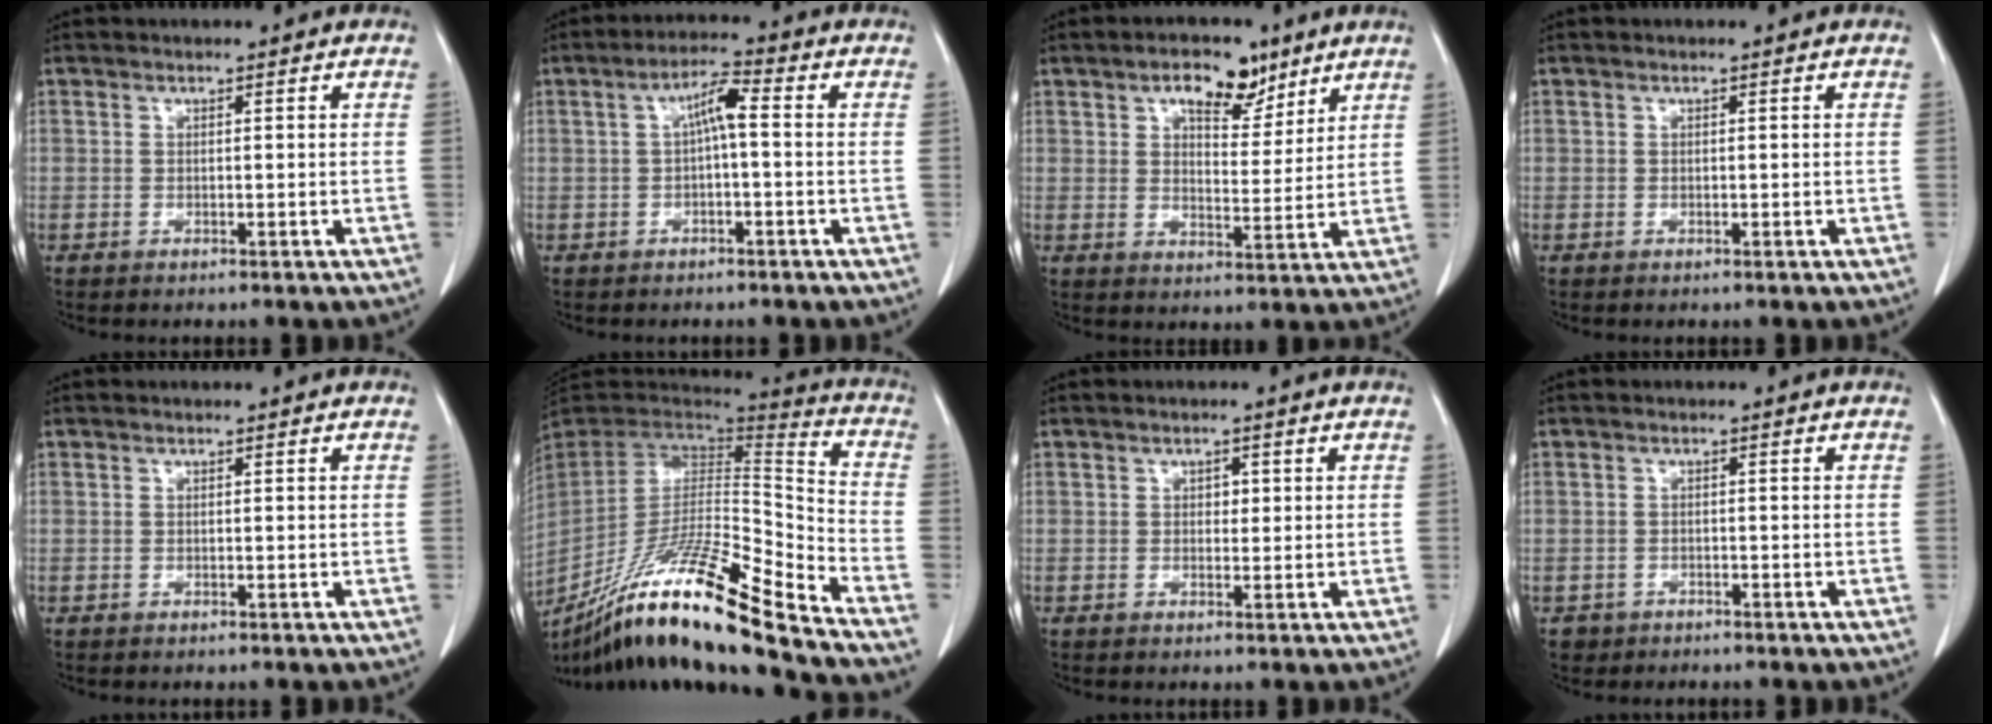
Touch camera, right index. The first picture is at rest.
{"total": 4.5, "force": [0.2, 0.7, 4.4], "torque": [-0.078, 0.018, 0.002]}
{"total": 7.9, "force": [5.0, 3.7, 4.9], "torque": [-0.070, 0.007, 0.077]}
{"total": 0.0}
{"total": 0.0}
{"total": 24.3, "force": [-18.2, 0.2, 16.1], "torque": [-0.282, -0.037, -0.332]}
{"total": 1.4, "force": [0.4, 1.0, 0.9], "torque": [-0.009, 0.000, 0.004]}
{"total": 1.6, "force": [-1.1, 1.2, -0.2], "torque": [-0.007, 0.006, -0.018]}